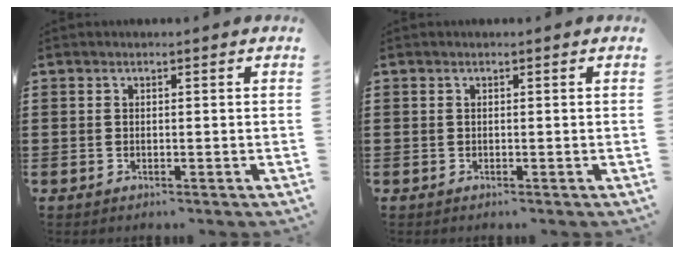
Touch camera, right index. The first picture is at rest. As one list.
[{"total": 0.0}]